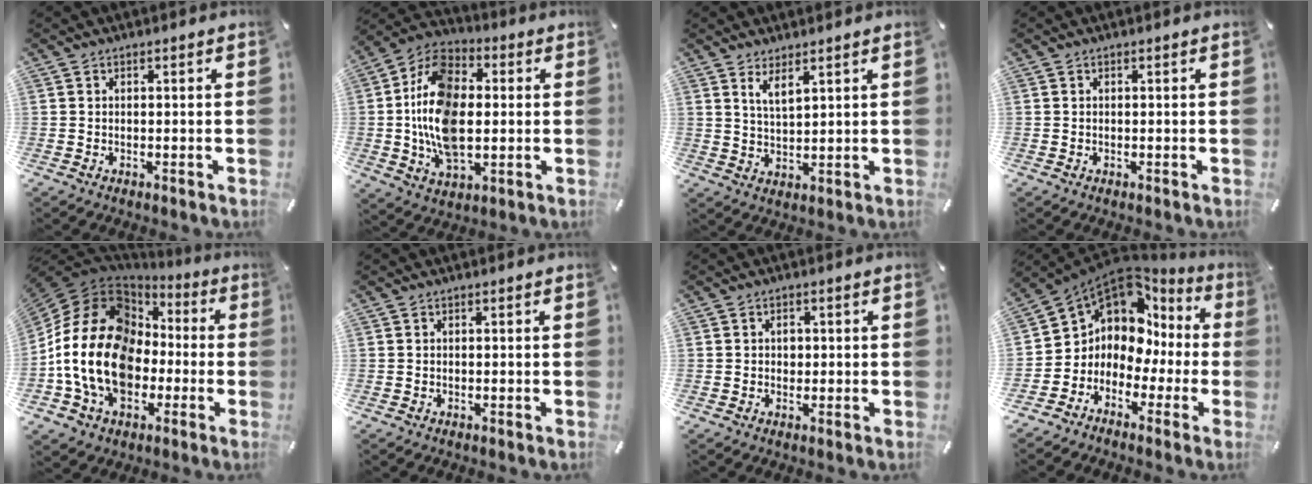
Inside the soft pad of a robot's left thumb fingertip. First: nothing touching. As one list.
[{"total": 17.8, "force": [-0.6, 11.6, 13.4], "torque": [-0.300, 0.003, -0.017]}, {"total": 4.4, "force": [3.4, 1.1, 2.5], "torque": [-0.057, -0.014, 0.060]}, {"total": 0.0}, {"total": 22.1, "force": [-3.5, 16.8, 13.9], "torque": [-0.300, 0.014, -0.060]}, {"total": 0.0}, {"total": 1.8, "force": [0.1, 1.5, 0.9], "torque": [-0.003, 0.000, -0.004]}, {"total": 13.4, "force": [5.6, 10.8, 5.6], "torque": [-0.099, -0.080, 0.107]}]